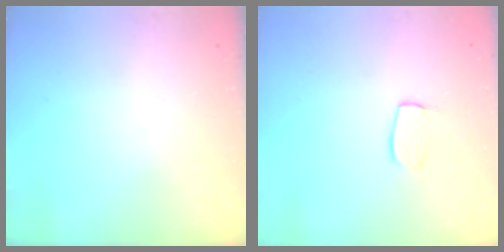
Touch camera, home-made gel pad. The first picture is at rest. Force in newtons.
{"total": 7.1, "press": 7.1, "slide": 0.3}